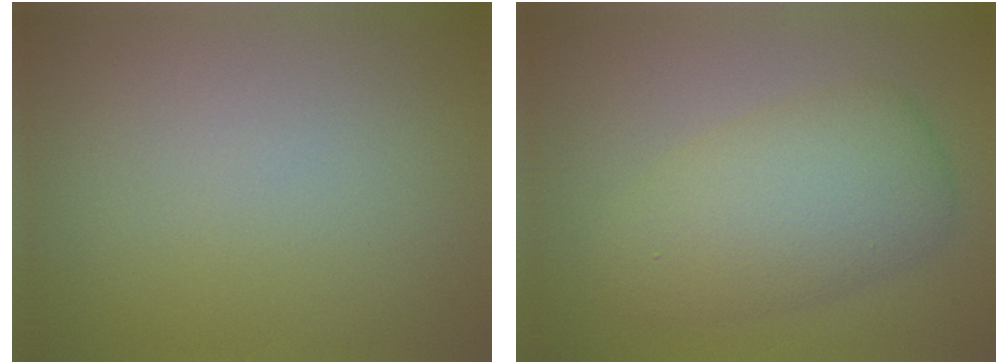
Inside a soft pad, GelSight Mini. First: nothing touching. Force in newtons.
{"total": 3.9, "press": 3.8, "slide": 0.4}